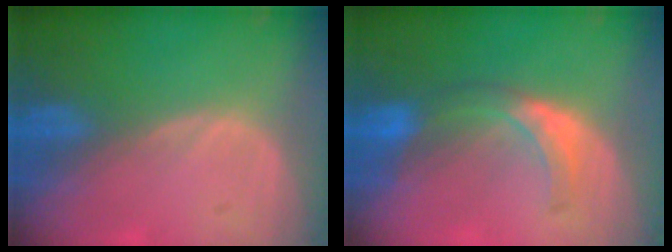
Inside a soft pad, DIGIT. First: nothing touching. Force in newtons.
{"total": 5.8, "press": 5.6, "slide": 1.5}